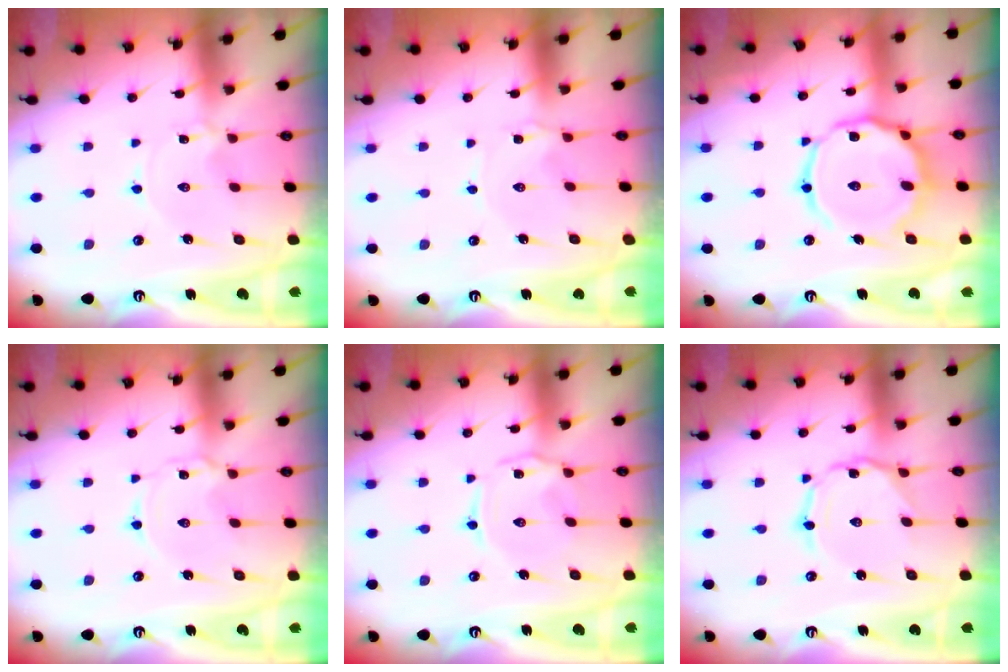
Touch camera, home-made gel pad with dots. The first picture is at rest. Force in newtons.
{"total": 1.1, "press": 1.1, "slide": 0.2}
{"total": 16.2, "press": 16.2, "slide": 1.1}
{"total": 1.6, "press": 1.5, "slide": 0.2}
{"total": 2.2, "press": 2.1, "slide": 0.6}
{"total": 2.3, "press": 2.3, "slide": 0.3}